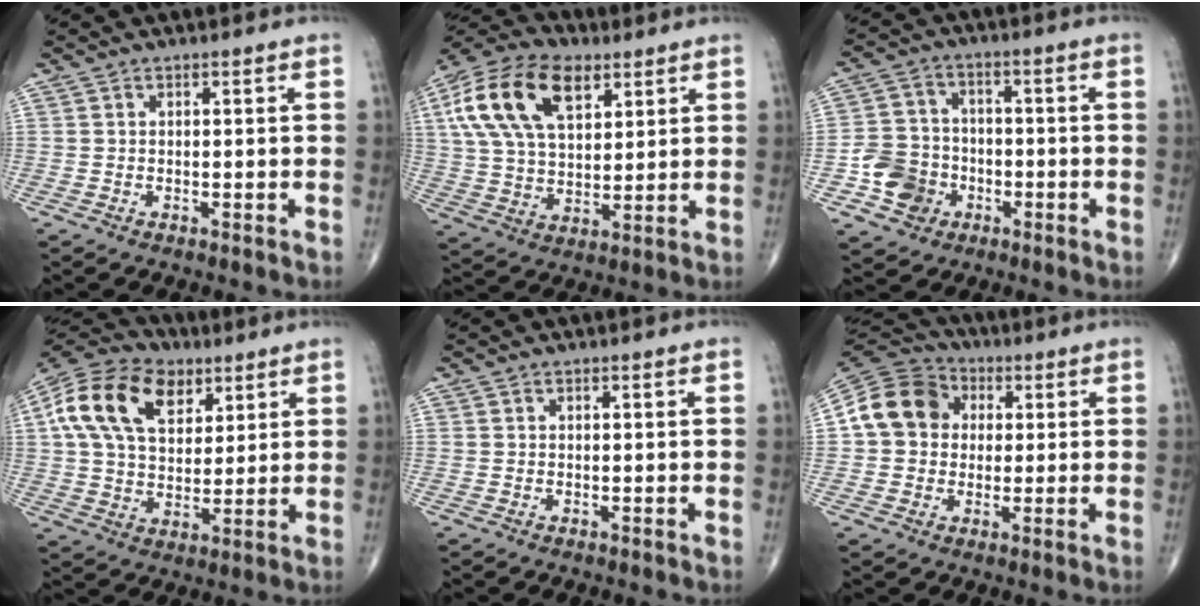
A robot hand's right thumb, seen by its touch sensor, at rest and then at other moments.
{"total": 19.6, "force": [8.0, 11.0, 14.1], "torque": [-0.260, -0.003, 0.141]}
{"total": 9.0, "force": [-3.2, 7.9, 3.0], "torque": [-0.029, 0.023, -0.057]}
{"total": 19.3, "force": [7.5, 12.4, 12.8], "torque": [-0.231, 0.003, 0.127]}
{"total": 0.0}
{"total": 12.8, "force": [1.8, 11.0, 6.4], "torque": [-0.106, 0.025, 0.022]}